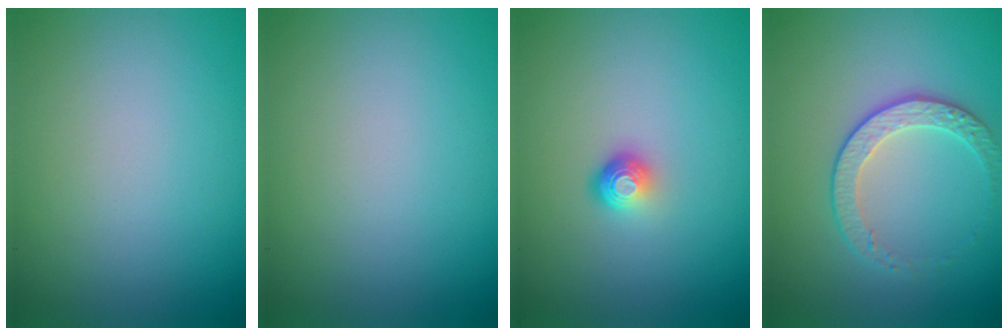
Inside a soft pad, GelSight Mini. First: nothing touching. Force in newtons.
{"total": 0.0}
{"total": 1.8, "press": 1.2, "slide": 1.4}
{"total": 2.4, "press": 1.9, "slide": 1.5}